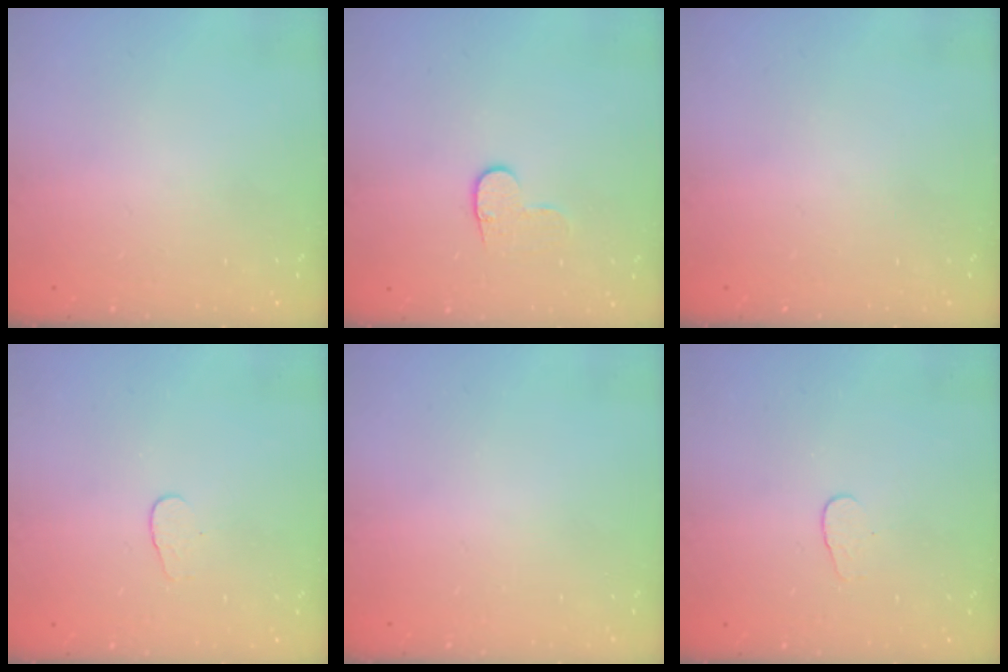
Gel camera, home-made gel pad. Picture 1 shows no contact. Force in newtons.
{"total": 5.7, "press": 5.6, "slide": 0.6}
{"total": 0.0}
{"total": 3.3, "press": 3.3, "slide": 0.3}
{"total": 0.0}
{"total": 3.3, "press": 3.3, "slide": 0.3}